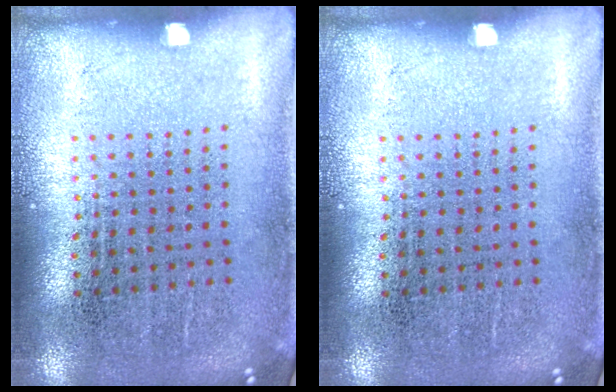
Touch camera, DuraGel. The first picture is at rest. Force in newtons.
{"total": 0.0}